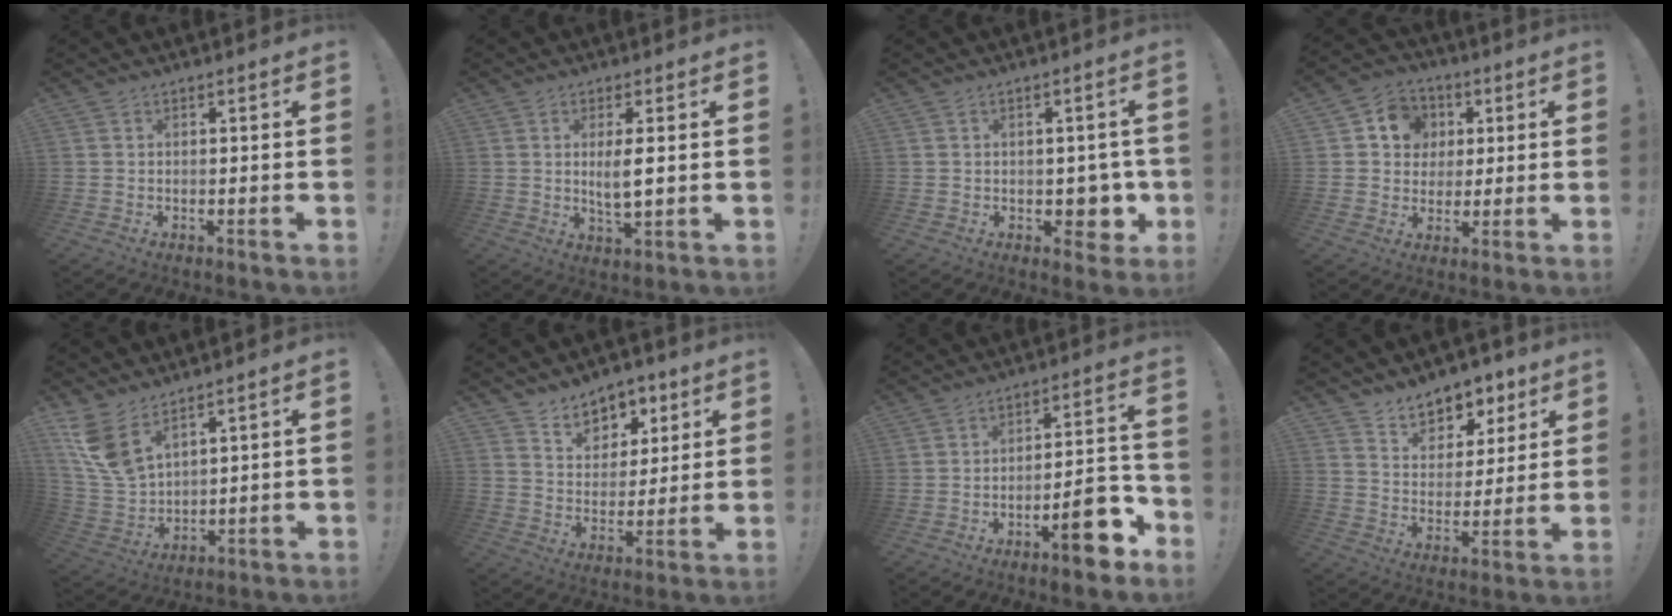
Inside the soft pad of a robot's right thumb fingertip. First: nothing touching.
{"total": 5.6, "force": [1.0, 1.6, 5.3], "torque": [-0.090, -0.012, 0.012]}
{"total": 5.9, "force": [-0.4, 4.9, 3.2], "torque": [-0.021, 0.001, -0.001]}
{"total": 10.2, "force": [2.6, 9.0, 4.0], "torque": [-0.056, -0.003, 0.054]}
{"total": 11.0, "force": [7.3, 5.4, 6.2], "torque": [-0.132, -0.046, 0.142]}
{"total": 9.1, "force": [6.4, 6.2, 1.9], "torque": [-0.023, -0.052, 0.124]}
{"total": 12.2, "force": [-7.0, 4.2, 9.1], "torque": [-0.099, 0.046, -0.113]}
{"total": 9.9, "force": [7.9, 5.5, 2.1], "torque": [-0.031, -0.064, 0.151]}